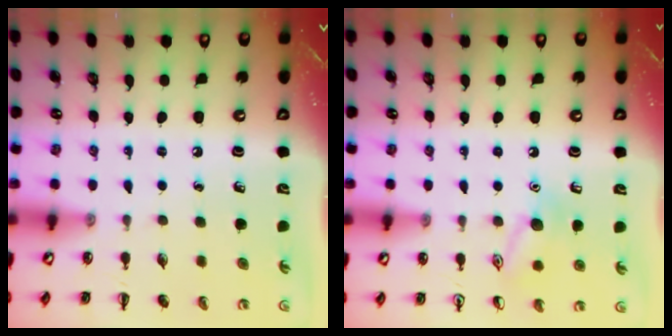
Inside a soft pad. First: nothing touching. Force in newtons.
{"total": 9.4, "press": 9.4, "slide": 1.0}